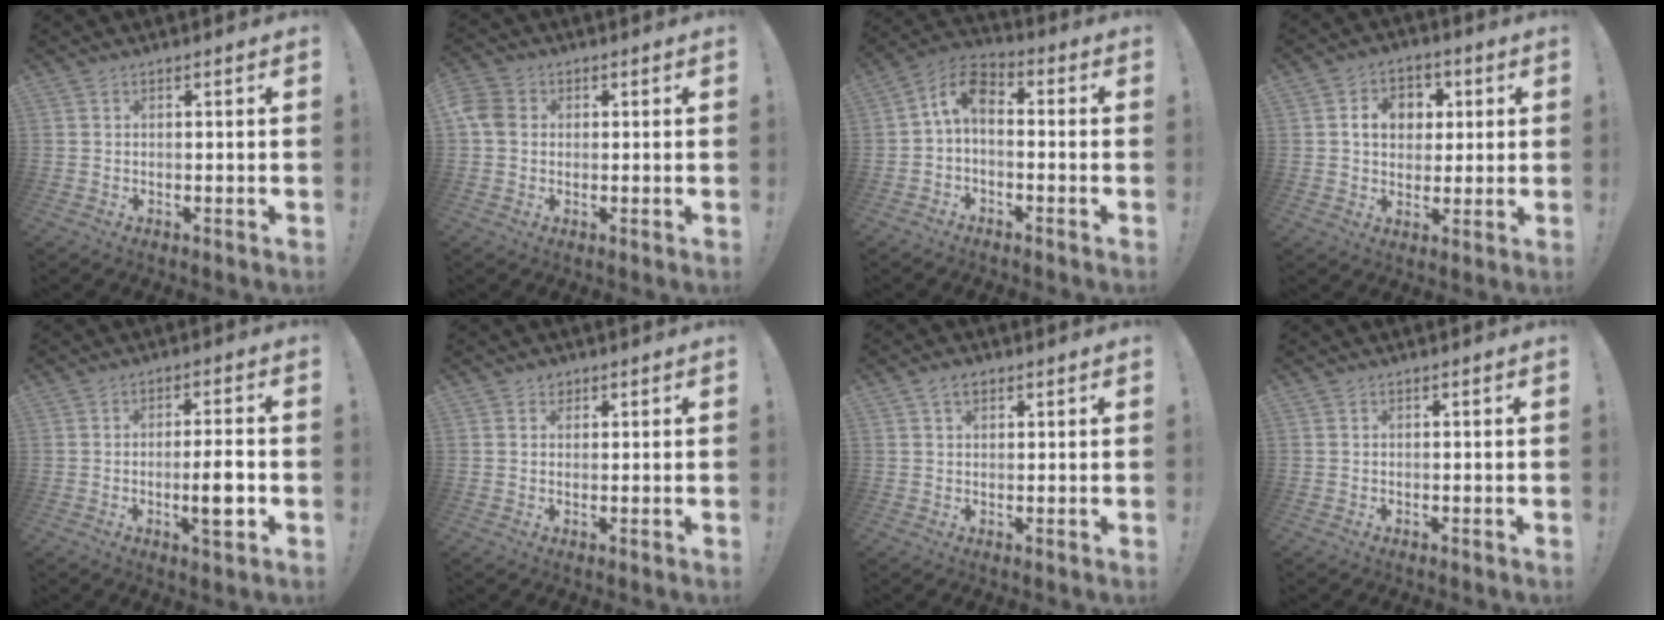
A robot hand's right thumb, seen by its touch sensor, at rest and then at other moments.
{"total": 6.0, "force": [0.6, 5.0, 3.4], "torque": [-0.069, 0.012, 0.014]}
{"total": 7.5, "force": [0.4, 4.3, 6.1], "torque": [-0.134, 0.010, 0.011]}
{"total": 9.4, "force": [2.5, 7.8, 4.6], "torque": [-0.067, 0.000, 0.047]}
{"total": 7.0, "force": [-1.8, 1.2, 6.6], "torque": [-0.086, -0.001, -0.031]}
{"total": 2.1, "force": [1.3, 1.6, 0.5], "torque": [0.004, -0.005, 0.022]}
{"total": 3.6, "force": [2.0, 2.2, 2.0], "torque": [-0.031, -0.002, 0.035]}
{"total": 0.0}